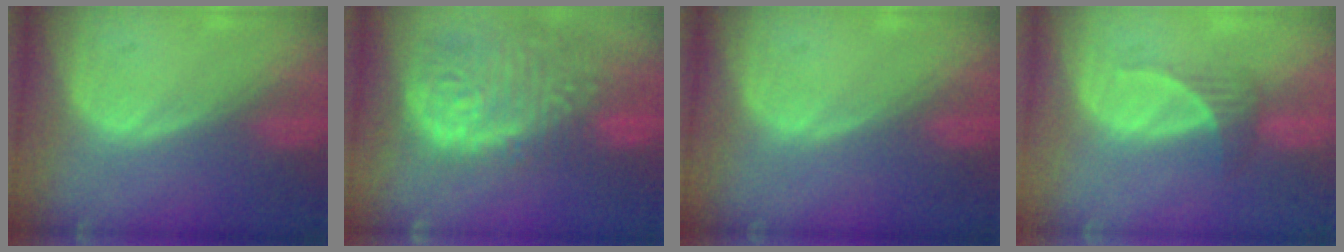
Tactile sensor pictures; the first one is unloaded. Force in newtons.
{"total": 14.5, "press": 11.9, "slide": 8.2}
{"total": 0.0}
{"total": 2.5, "press": 2.3, "slide": 0.9}